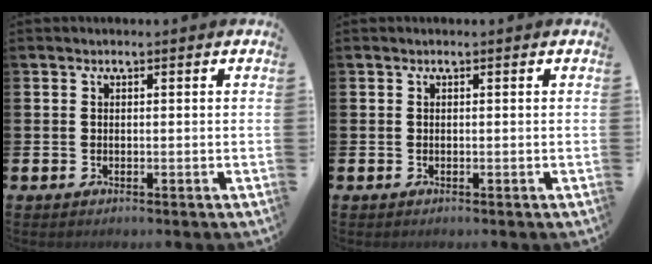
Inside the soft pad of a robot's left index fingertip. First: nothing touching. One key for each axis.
{"total": 0.0}